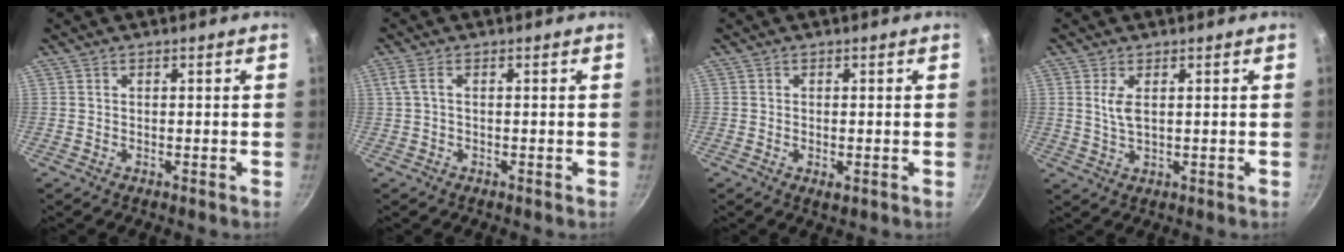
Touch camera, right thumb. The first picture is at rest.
{"total": 2.2, "force": [0.2, 0.8, 2.0], "torque": [-0.049, 0.006, 0.006]}
{"total": 1.8, "force": [-0.4, 0.9, 1.5], "torque": [-0.026, -0.004, -0.006]}
{"total": 3.6, "force": [1.0, 1.6, 3.0], "torque": [-0.058, -0.010, 0.021]}